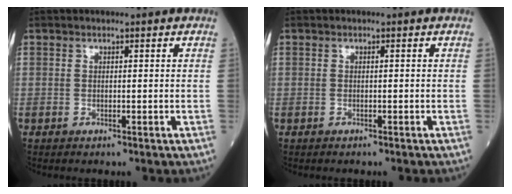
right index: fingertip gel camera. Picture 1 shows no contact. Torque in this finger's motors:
{"motor_torque": [-0.11, -0.08, -0.04, 0.00]}